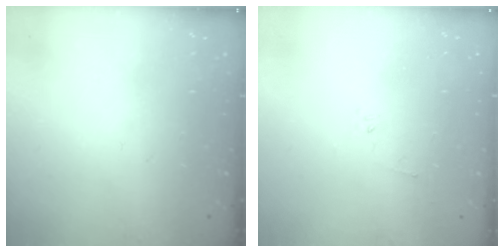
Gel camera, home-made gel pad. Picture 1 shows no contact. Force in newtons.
{"total": 2.2, "press": 2.1, "slide": 0.7}